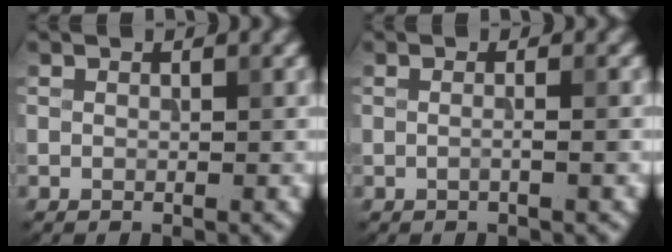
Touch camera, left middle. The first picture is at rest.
{"total": 1.3, "force": [0.0, 0.2, 1.3], "torque": [-0.017, -0.012, -0.008]}